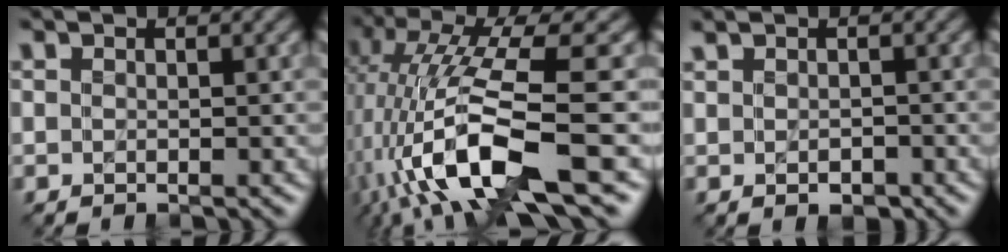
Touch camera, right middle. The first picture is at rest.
{"total": 12.5, "force": [-3.8, 3.4, 11.5], "torque": [-0.212, 0.001, -0.062]}
{"total": 1.5, "force": [-0.1, 0.8, 1.2], "torque": [-0.022, -0.003, 0.003]}